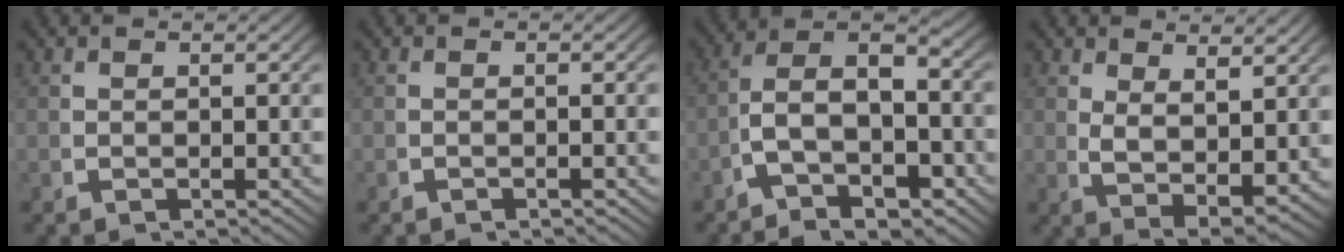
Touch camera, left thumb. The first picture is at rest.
{"total": 0.6, "force": [-0.5, 0.0, 0.2], "torque": [0.000, 0.003, -0.012]}
{"total": 8.9, "force": [-1.9, 5.9, 6.5], "torque": [-0.120, -0.029, -0.028]}
{"total": 5.4, "force": [1.0, 3.2, 4.2], "torque": [-0.091, -0.031, 0.036]}